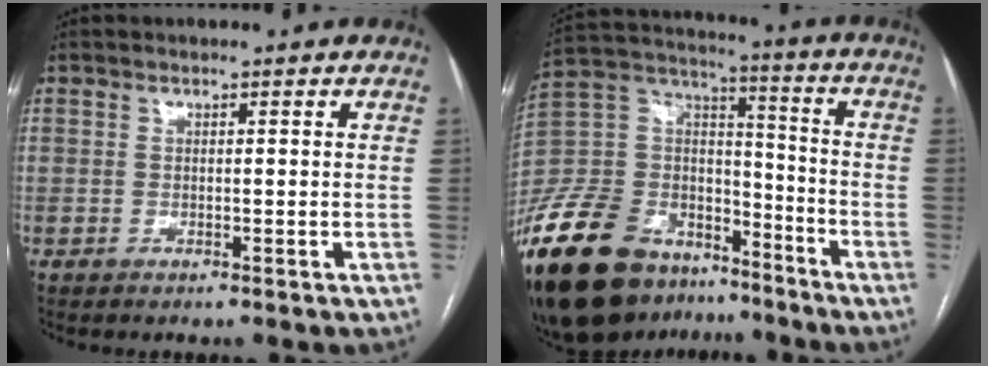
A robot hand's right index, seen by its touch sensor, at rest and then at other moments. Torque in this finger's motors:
{"motor_torque": [0.87, -1.27, -0.50, -0.21]}